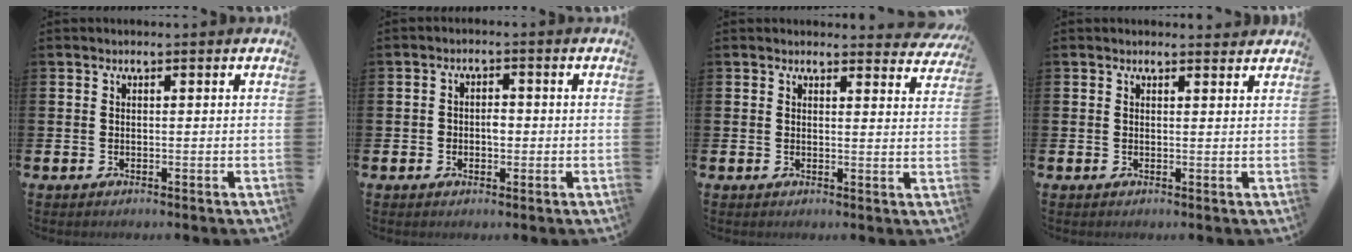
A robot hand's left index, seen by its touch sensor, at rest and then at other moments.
{"total": 2.0, "force": [-0.4, 1.5, 1.3], "torque": [-0.005, -0.001, -0.014]}
{"total": 2.4, "force": [2.3, 0.5, 0.1], "torque": [0.009, -0.016, 0.039]}
{"total": 1.1, "force": [1.0, 0.2, 0.0], "torque": [0.010, -0.002, 0.017]}